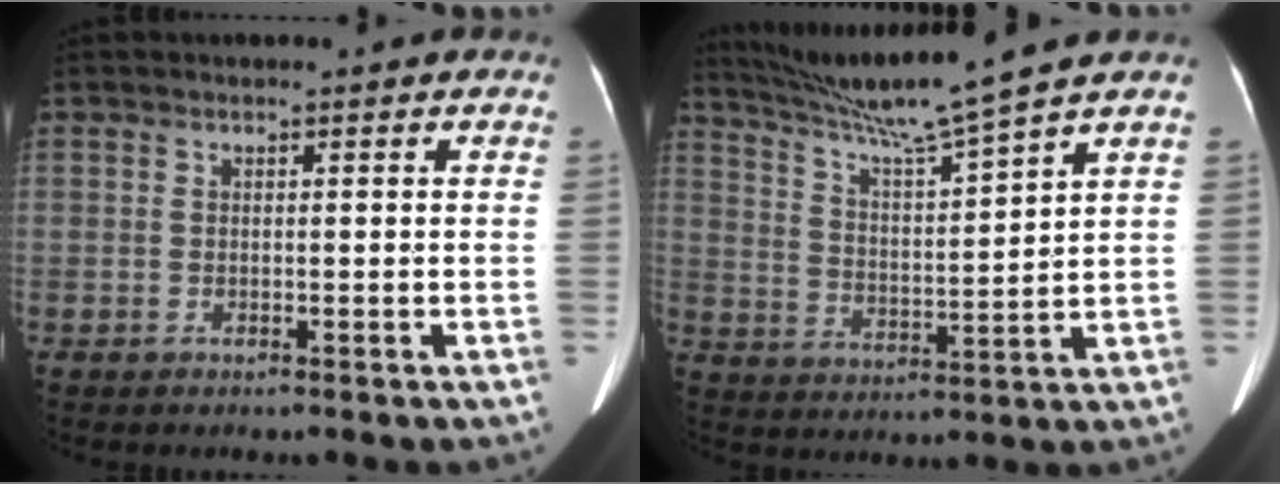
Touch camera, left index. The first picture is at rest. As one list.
[{"total": 12.0, "force": [10.2, -2.6, 5.7], "torque": [-0.105, -0.006, 0.183]}]